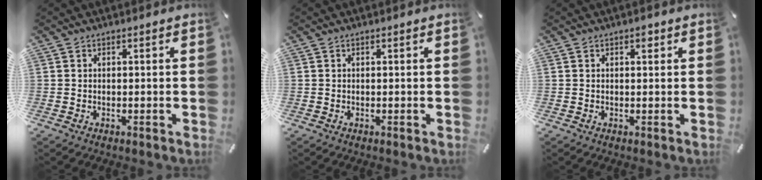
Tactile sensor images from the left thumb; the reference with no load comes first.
{"total": 0.0}
{"total": 1.5, "force": [0.6, 0.9, 1.0], "torque": [-0.014, 0.002, 0.008]}